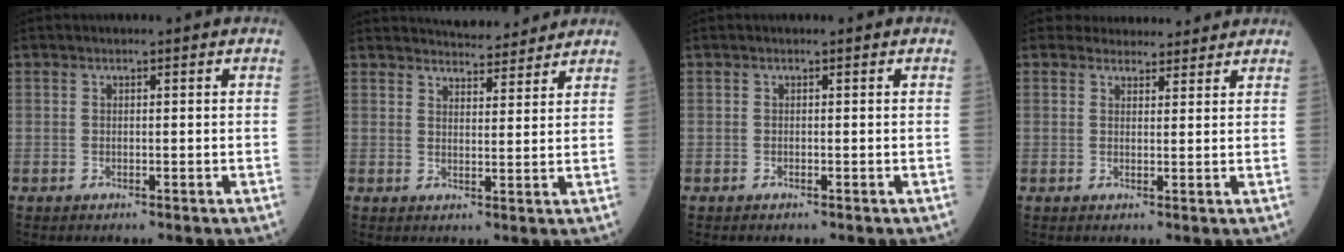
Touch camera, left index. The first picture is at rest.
{"total": 7.3, "force": [7.1, 1.2, 1.4], "torque": [-0.020, 0.006, 0.092]}
{"total": 0.0}
{"total": 5.9, "force": [5.6, 2.0, 0.3], "torque": [0.010, 0.011, 0.065]}